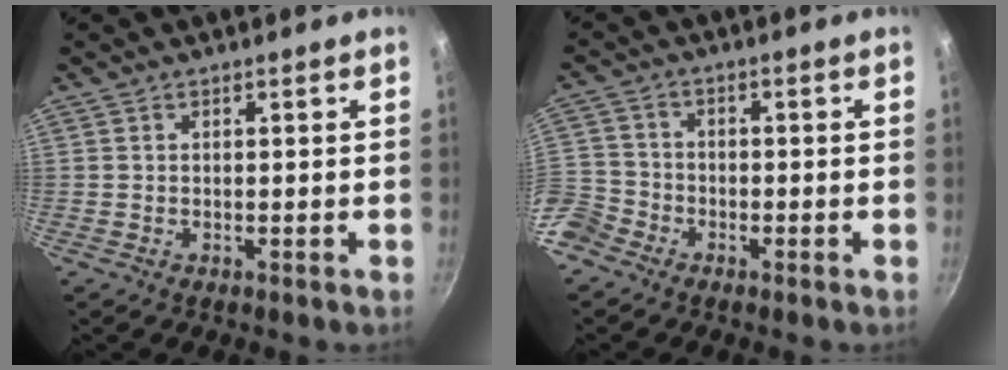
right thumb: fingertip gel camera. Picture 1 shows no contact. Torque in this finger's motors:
{"motor_torque": [1.54, 1.30, 0.96, -0.61, 0.18]}